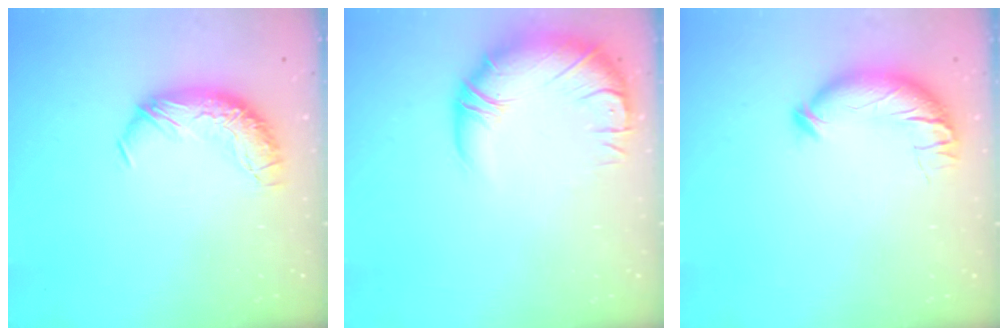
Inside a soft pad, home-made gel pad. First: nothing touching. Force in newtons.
{"total": 4.2, "press": 2.2, "slide": 3.6}
{"total": 4.4, "press": 4.2, "slide": 1.3}